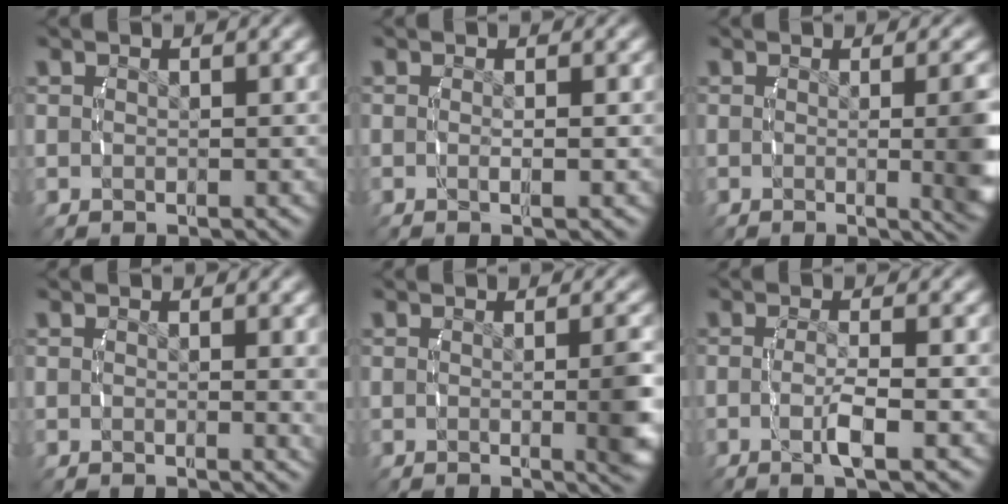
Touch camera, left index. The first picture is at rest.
{"total": 1.2, "force": [-0.5, 0.0, 1.1], "torque": [-0.028, -0.008, -0.006]}
{"total": 5.2, "force": [-0.5, 1.0, 5.1], "torque": [-0.053, -0.004, -0.010]}
{"total": 1.1, "force": [0.4, 0.0, 1.0], "torque": [-0.018, -0.007, 0.005]}
{"total": 3.5, "force": [-0.5, 0.4, 3.4], "torque": [-0.042, -0.004, -0.011]}
{"total": 2.9, "force": [-1.0, 0.2, 2.7], "torque": [-0.060, -0.008, -0.016]}